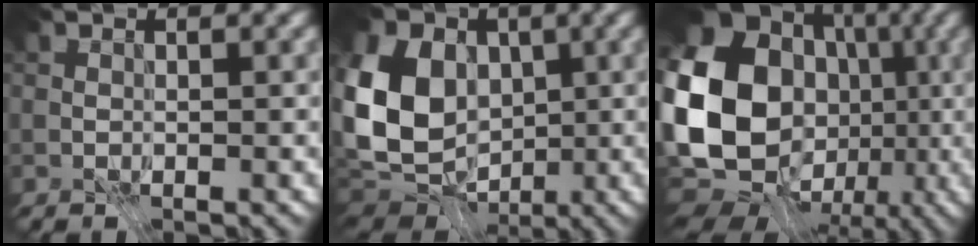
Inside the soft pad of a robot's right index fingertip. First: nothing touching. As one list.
[{"total": 13.8, "force": [-0.3, 10.9, 8.6], "torque": [-0.188, 0.014, -0.013]}, {"total": 18.4, "force": [-1.5, 14.4, 11.4], "torque": [-0.239, 0.000, -0.028]}]